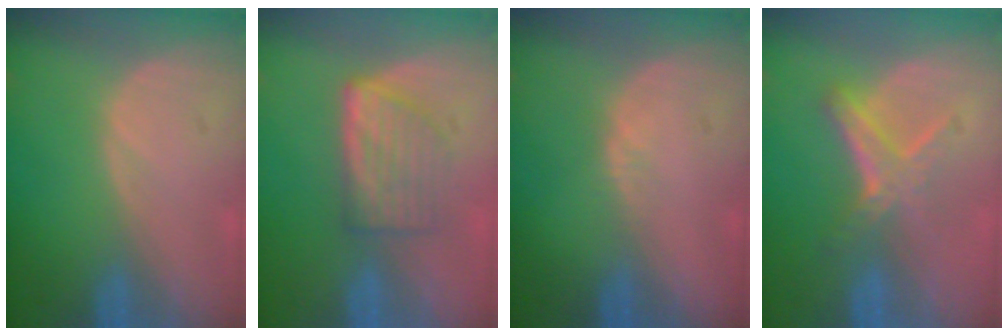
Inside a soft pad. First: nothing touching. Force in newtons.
{"total": 6.1, "press": 5.4, "slide": 2.7}
{"total": 1.0, "press": 0.7, "slide": 0.6}
{"total": 5.2, "press": 4.8, "slide": 2.1}